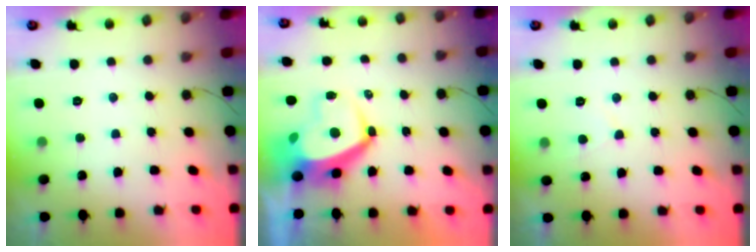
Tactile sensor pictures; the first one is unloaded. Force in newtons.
{"total": 8.8, "press": 8.8, "slide": 0.7}
{"total": 2.3, "press": 2.3, "slide": 0.4}